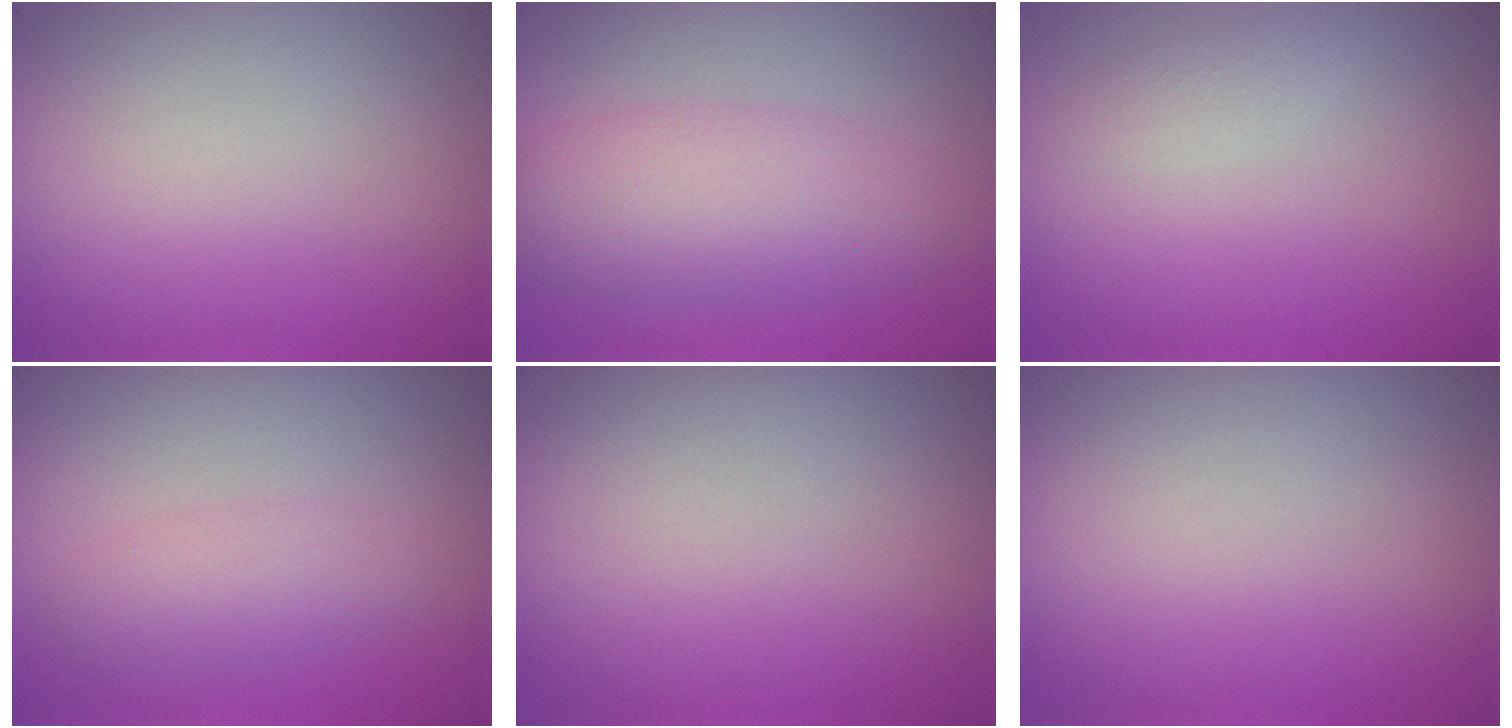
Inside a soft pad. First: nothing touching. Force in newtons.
{"total": 5.0, "press": 5.0, "slide": 0.3}
{"total": 0.8, "press": 0.8, "slide": 0.0}
{"total": 2.2, "press": 2.2, "slide": 0.1}
{"total": 0.0}
{"total": 0.0}